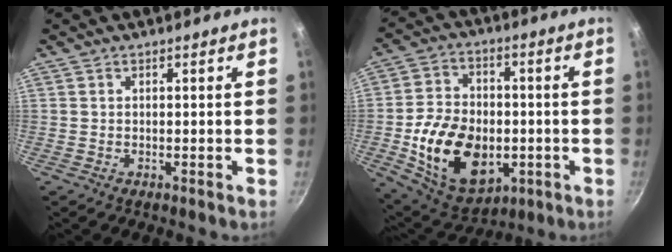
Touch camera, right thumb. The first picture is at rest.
{"total": 19.5, "force": [-3.7, 13.6, 13.5], "torque": [-0.213, 0.015, -0.047]}